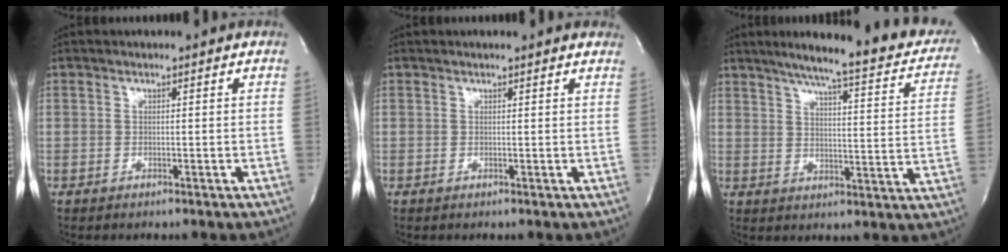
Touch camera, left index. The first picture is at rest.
{"total": 3.7, "force": [3.2, 0.5, 1.7], "torque": [-0.027, 0.011, 0.029]}
{"total": 22.0, "force": [18.0, 3.0, 12.3], "torque": [-0.169, -0.017, 0.215]}